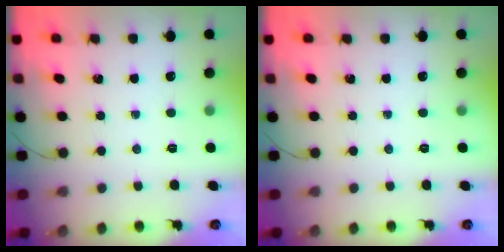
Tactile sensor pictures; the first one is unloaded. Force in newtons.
{"total": 0.0}